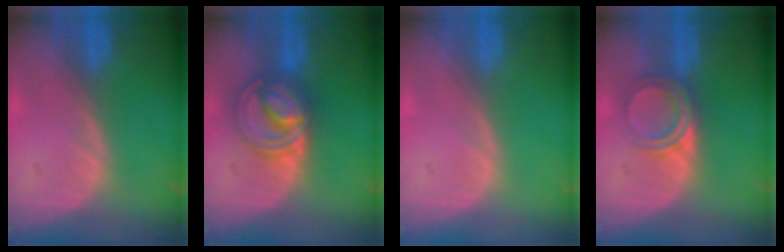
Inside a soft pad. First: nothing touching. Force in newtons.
{"total": 6.8, "press": 6.8, "slide": 0.3}
{"total": 0.0}
{"total": 4.7, "press": 4.2, "slide": 2.1}